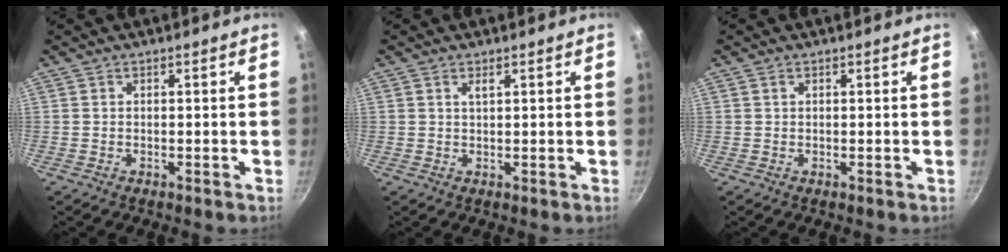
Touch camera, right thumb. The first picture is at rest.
{"total": 1.3, "force": [0.7, 0.5, 0.9], "torque": [-0.016, -0.001, 0.013]}
{"total": 0.6, "force": [0.3, 0.4, 0.3], "torque": [-0.004, 0.002, 0.005]}